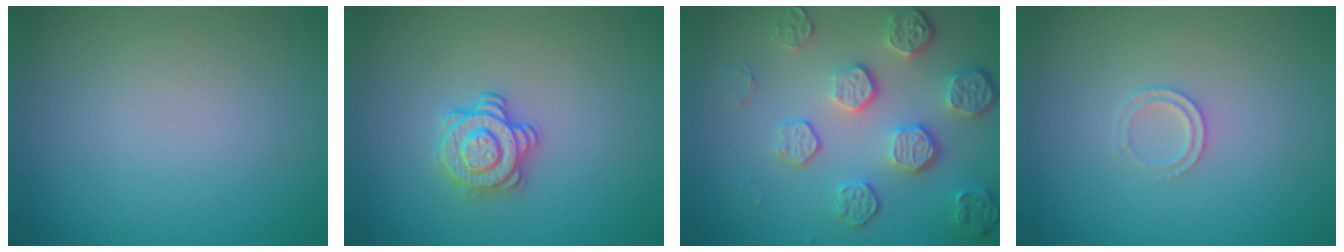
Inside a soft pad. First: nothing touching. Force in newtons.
{"total": 2.9, "press": 2.6, "slide": 1.2}
{"total": 5.7, "press": 4.3, "slide": 3.7}
{"total": 1.2, "press": 1.2, "slide": 0.2}